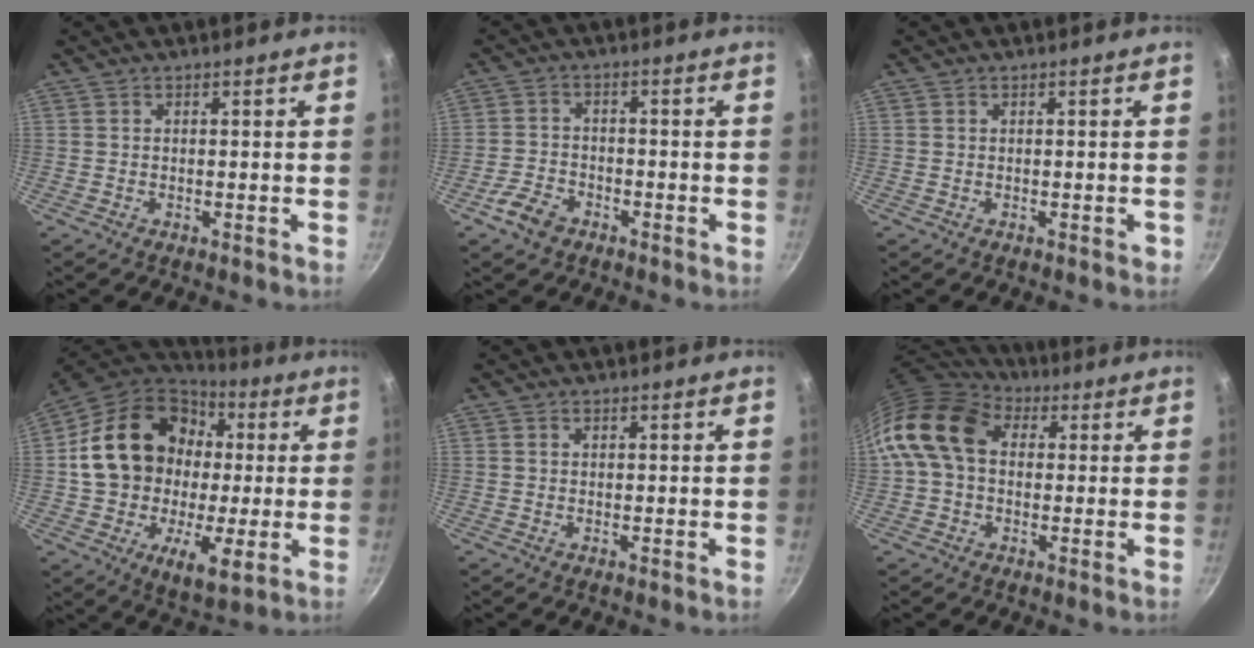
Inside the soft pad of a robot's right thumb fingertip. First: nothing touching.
{"total": 5.4, "force": [-3.3, 3.3, 2.7], "torque": [-0.051, 0.027, -0.064]}
{"total": 0.9, "force": [-0.2, 0.5, 0.6], "torque": [0.001, 0.003, -0.004]}
{"total": 25.1, "force": [2.5, 18.2, 17.1], "torque": [-0.260, 0.014, 0.035]}
{"total": 0.6, "force": [0.2, 0.4, 0.3], "torque": [-0.003, 0.002, 0.002]}
{"total": 14.4, "force": [2.5, 10.4, 9.6], "torque": [-0.159, 0.023, 0.026]}